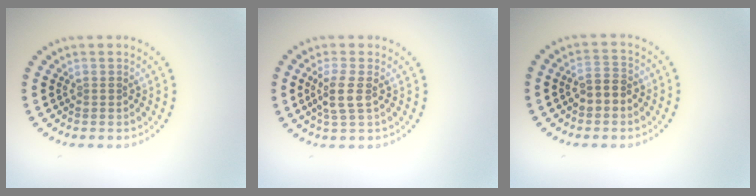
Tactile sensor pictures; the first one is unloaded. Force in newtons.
{"total": 2.4, "press": 2.0, "slide": 1.3}
{"total": 2.5, "press": 2.4, "slide": 0.6}